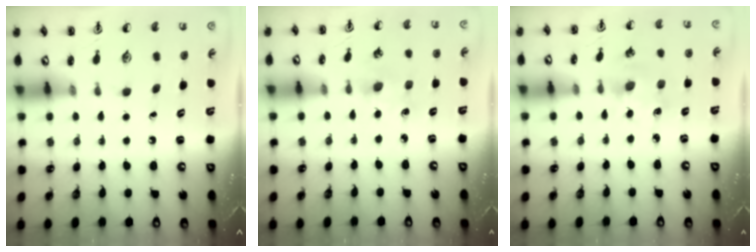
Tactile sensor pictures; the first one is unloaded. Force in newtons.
{"total": 1.5, "press": 1.4, "slide": 0.2}
{"total": 2.5, "press": 2.4, "slide": 0.4}